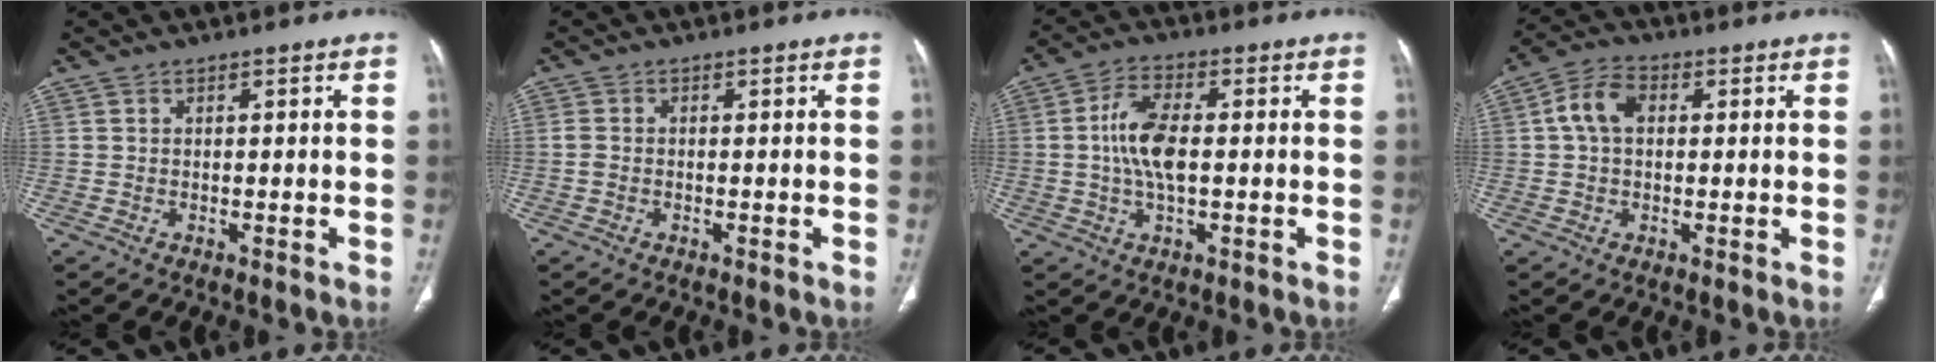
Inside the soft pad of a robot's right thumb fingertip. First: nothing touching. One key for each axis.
{"total": 1.2, "fx": -0.2, "fy": 0.9, "fz": 0.7, "tx": -0.019, "ty": 0.000, "tz": -0.003}
{"total": 8.5, "fx": 0.2, "fy": 4.0, "fz": 7.6, "tx": -0.155, "ty": 0.006, "tz": -0.001}
{"total": 6.7, "fx": 1.1, "fy": 4.6, "fz": 4.8, "tx": -0.093, "ty": 0.020, "tz": 0.015}